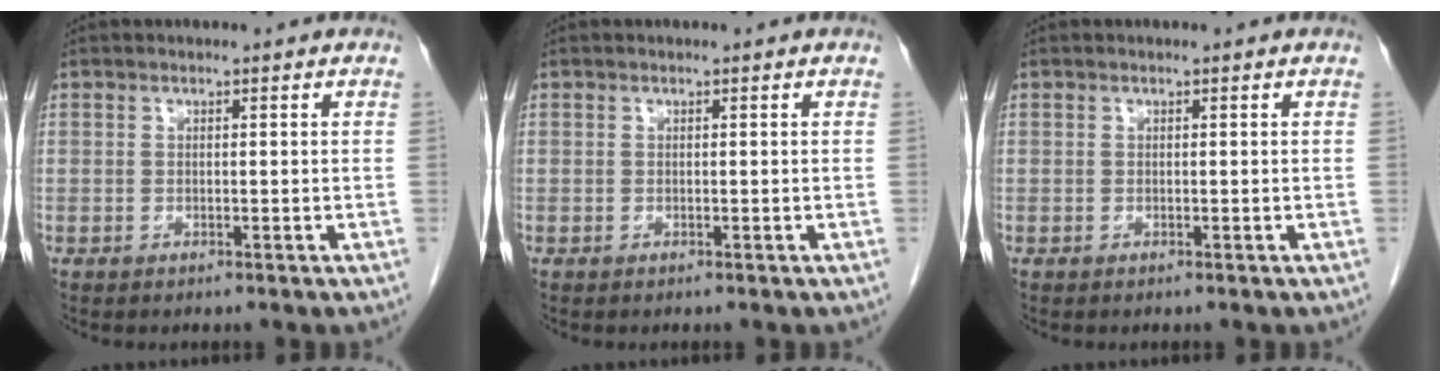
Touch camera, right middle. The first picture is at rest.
{"total": 0.0}
{"total": 0.0}